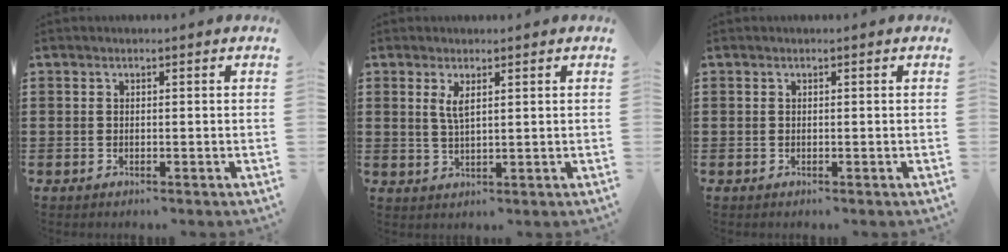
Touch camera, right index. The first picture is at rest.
{"total": 2.6, "force": [1.2, 0.7, 2.2], "torque": [-0.046, 0.004, 0.021]}
{"total": 0.0}